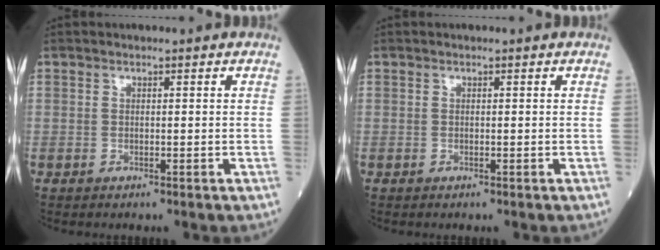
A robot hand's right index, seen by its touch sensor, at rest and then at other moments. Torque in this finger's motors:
{"motor_torque": [0.07, 0.01, -0.03, -0.01]}